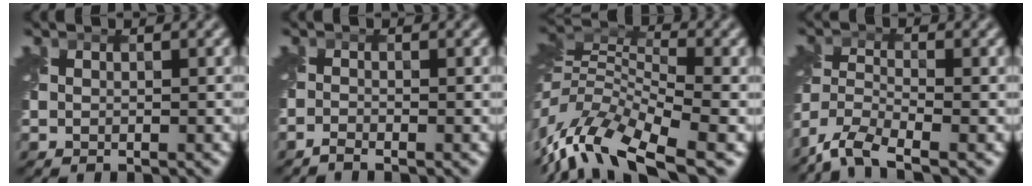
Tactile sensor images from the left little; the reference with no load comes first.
{"total": 0.9, "force": [-0.9, 0.0, 0.3], "torque": [-0.006, -0.006, -0.025]}
{"total": 11.0, "force": [-5.7, 4.4, 8.3], "torque": [-0.165, 0.000, -0.115]}
{"total": 6.0, "force": [-4.8, 1.5, 3.2], "torque": [-0.068, -0.011, -0.105]}